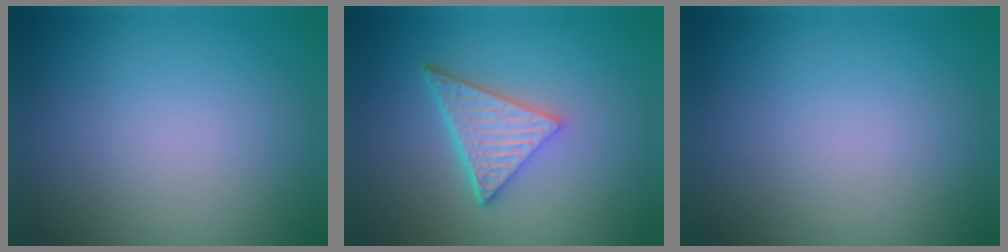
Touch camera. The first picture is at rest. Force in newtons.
{"total": 4.8, "press": 3.3, "slide": 3.5}
{"total": 0.0}